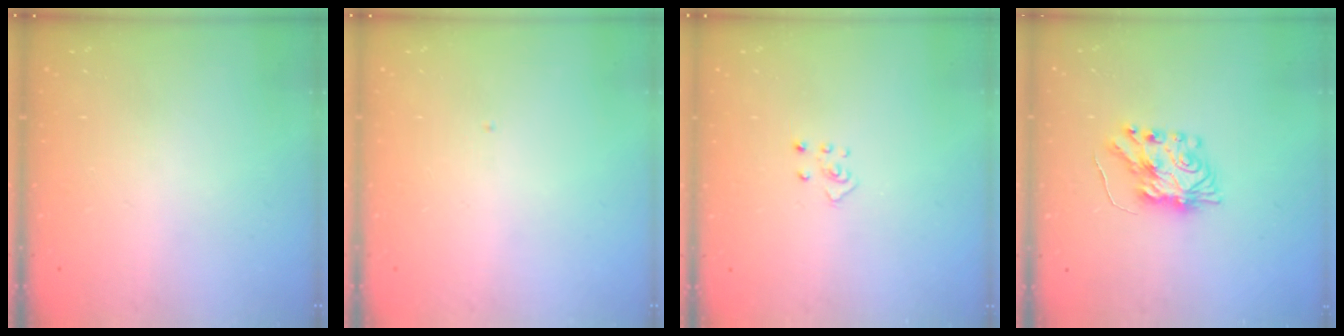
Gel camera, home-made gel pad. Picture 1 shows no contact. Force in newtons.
{"total": 0.0}
{"total": 3.7, "press": 3.7, "slide": 0.3}
{"total": 8.1, "press": 8.1, "slide": 0.6}